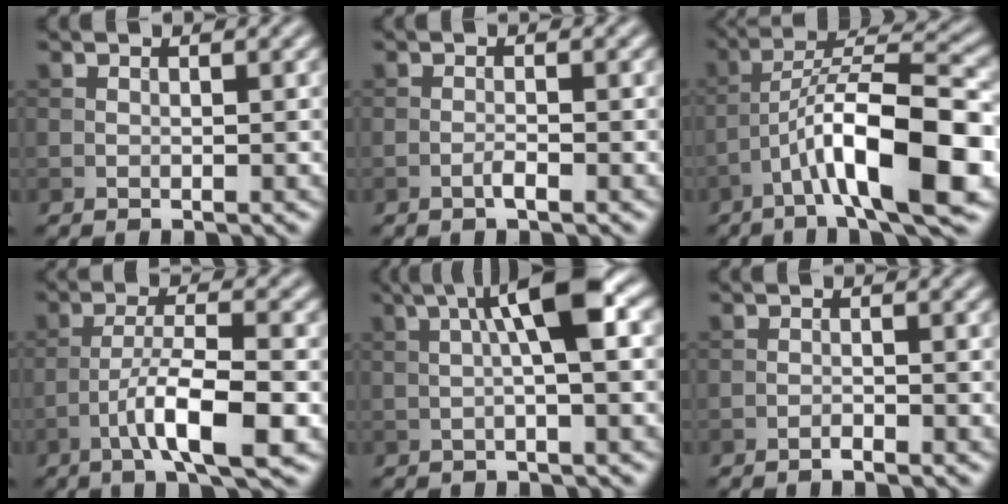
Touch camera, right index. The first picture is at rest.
{"total": 1.1, "force": [-0.7, 0.1, 0.9], "torque": [-0.017, 0.003, -0.014]}
{"total": 11.3, "force": [-4.7, 2.9, 9.8], "torque": [-0.155, 0.020, -0.079]}
{"total": 7.3, "force": [-3.2, 1.6, 6.4], "torque": [-0.108, 0.010, -0.058]}
{"total": 6.6, "force": [1.5, 1.1, 6.4], "torque": [-0.096, 0.016, 0.019]}
{"total": 1.1, "force": [-0.8, 0.1, 0.7], "torque": [-0.012, 0.002, -0.016]}